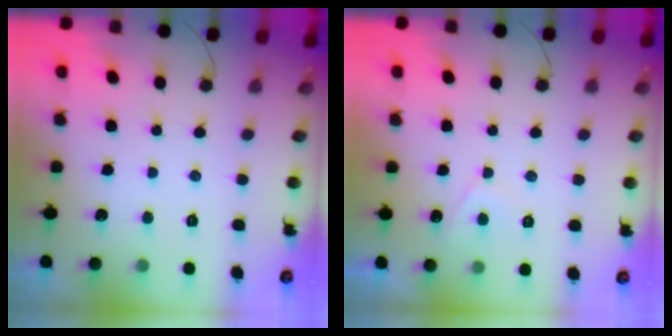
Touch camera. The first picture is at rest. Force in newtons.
{"total": 2.7, "press": 2.7, "slide": 0.6}